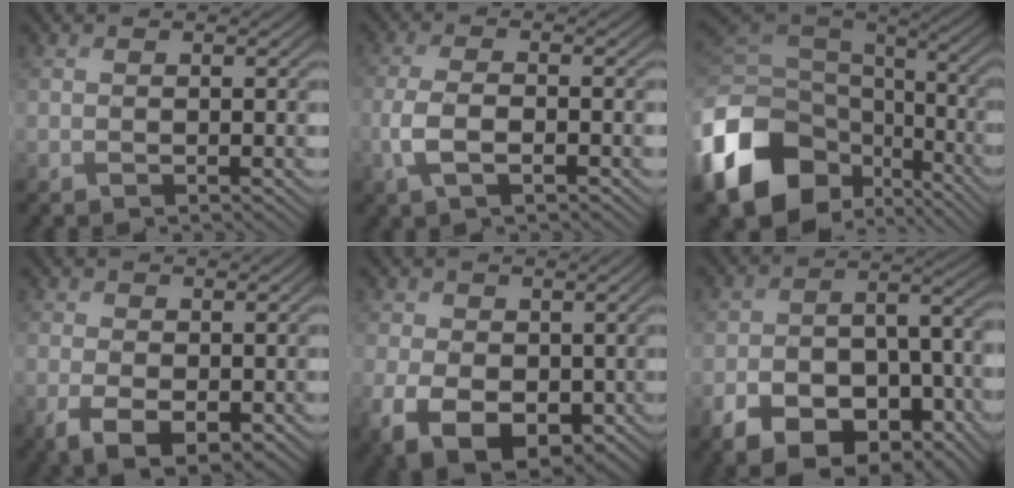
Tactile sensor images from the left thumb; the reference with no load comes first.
{"total": 3.9, "force": [-1.8, 1.5, 3.2], "torque": [-0.074, -0.004, -0.044]}
{"total": 17.2, "force": [-7.6, 12.2, 9.3], "torque": [-0.249, -0.044, -0.136]}
{"total": 4.5, "force": [-1.0, 2.8, 3.3], "torque": [-0.074, -0.020, -0.016]}
{"total": 7.9, "force": [-1.1, 5.7, 5.4], "torque": [-0.126, -0.029, -0.023]}
{"total": 11.3, "force": [-5.9, 6.9, 6.7], "torque": [-0.123, -0.029, -0.094]}